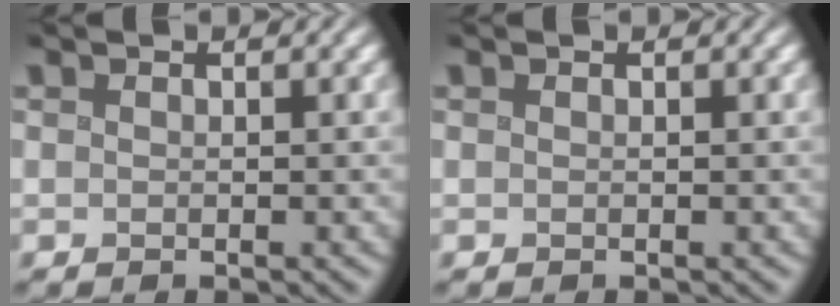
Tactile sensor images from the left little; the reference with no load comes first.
{"total": 0.0}